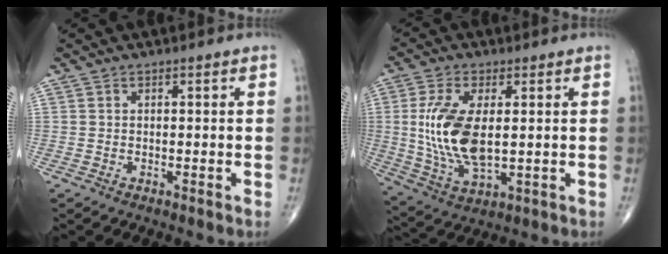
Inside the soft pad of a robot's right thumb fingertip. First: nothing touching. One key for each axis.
{"total": 13.6, "fx": 1.1, "fy": 6.4, "fz": 11.9, "tx": -0.249, "ty": -0.014, "tz": 0.030}